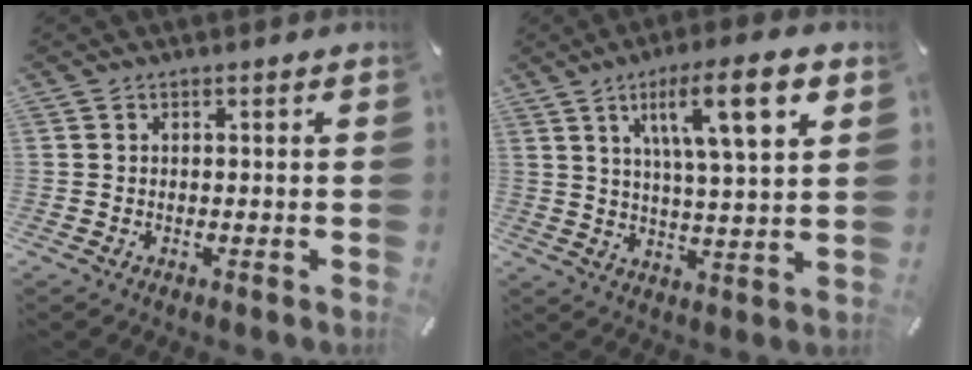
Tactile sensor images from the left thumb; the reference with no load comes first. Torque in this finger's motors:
{"motor_torque": [0.66, 0.66, 1.40, -1.37, 0.30]}